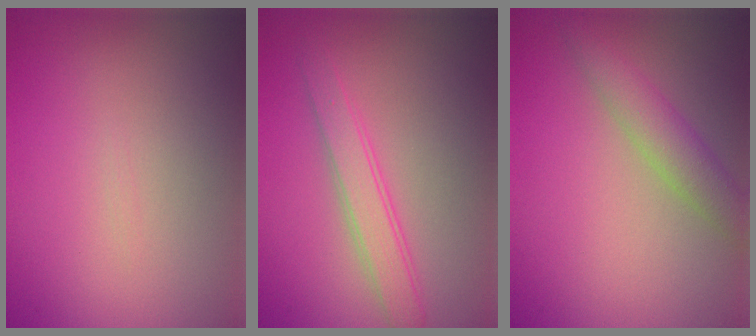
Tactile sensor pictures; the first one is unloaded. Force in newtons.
{"total": 2.8, "press": 2.8, "slide": 0.2}
{"total": 2.9, "press": 2.9, "slide": 0.1}